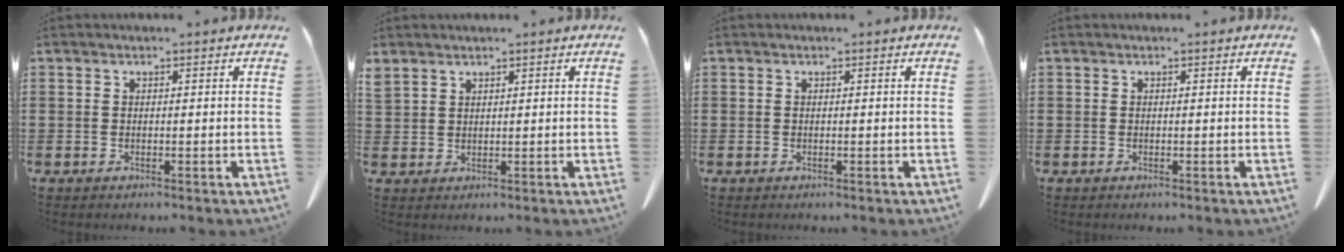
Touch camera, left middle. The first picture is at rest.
{"total": 1.6, "force": [1.5, 0.5, 0.2], "torque": [-0.008, -0.001, 0.032]}
{"total": 0.0}
{"total": 0.0}